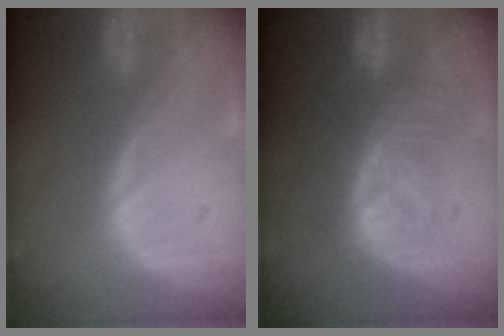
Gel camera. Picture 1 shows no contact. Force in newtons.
{"total": 8.1, "press": 7.5, "slide": 3.2}